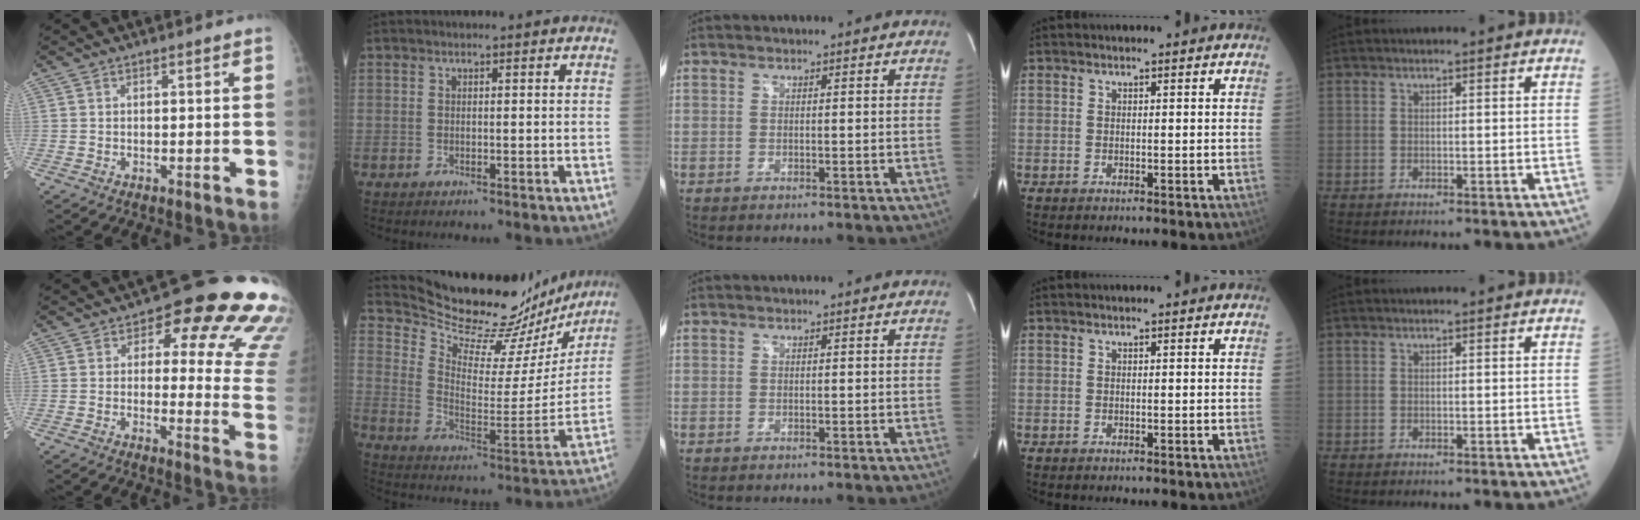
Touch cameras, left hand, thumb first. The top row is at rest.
{"thumb": {"total": 18.5, "force": [9.1, 8.4, 13.7], "torque": [-0.106, -0.039, 0.088]}, "index": {"total": 22.7, "force": [21.3, 5.4, 5.7], "torque": [-0.090, -0.061, 0.294]}}